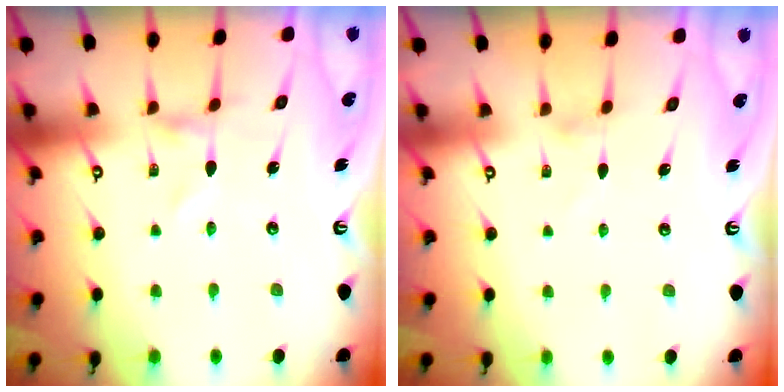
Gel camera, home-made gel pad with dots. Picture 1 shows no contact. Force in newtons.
{"total": 1.2, "press": 1.1, "slide": 0.3}